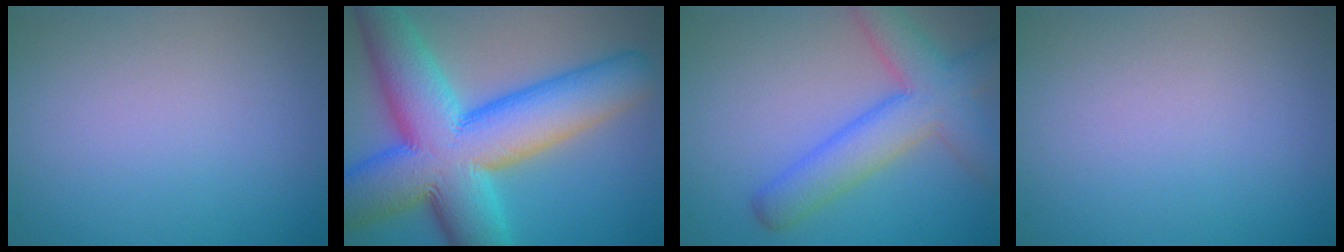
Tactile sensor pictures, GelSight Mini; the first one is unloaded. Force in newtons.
{"total": 15.1, "press": 15.1, "slide": 0.7}
{"total": 6.5, "press": 6.4, "slide": 0.3}
{"total": 0.0}